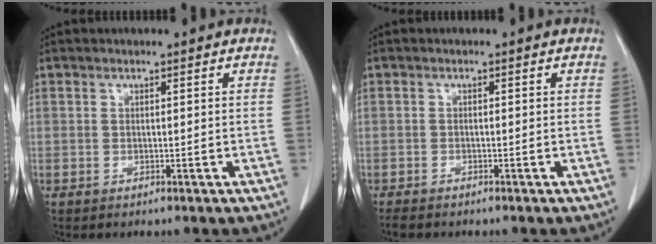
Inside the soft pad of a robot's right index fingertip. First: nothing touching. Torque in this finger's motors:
{"motor_torque": [0.36, -0.34, 0.07, 0.05]}